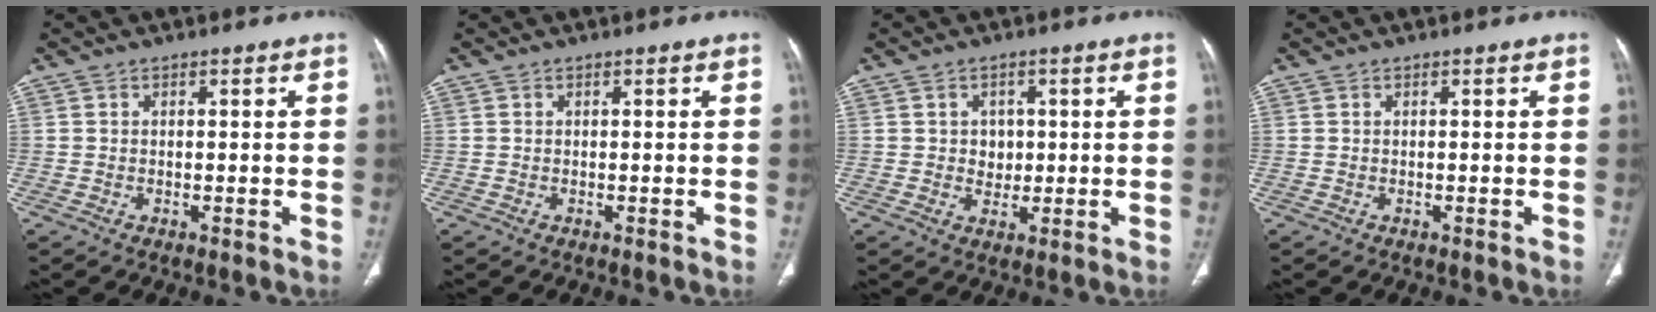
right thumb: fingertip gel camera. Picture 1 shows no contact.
{"total": 0.0}
{"total": 3.1, "force": [0.4, 2.7, 1.5], "torque": [-0.002, -0.001, 0.008]}
{"total": 0.0}